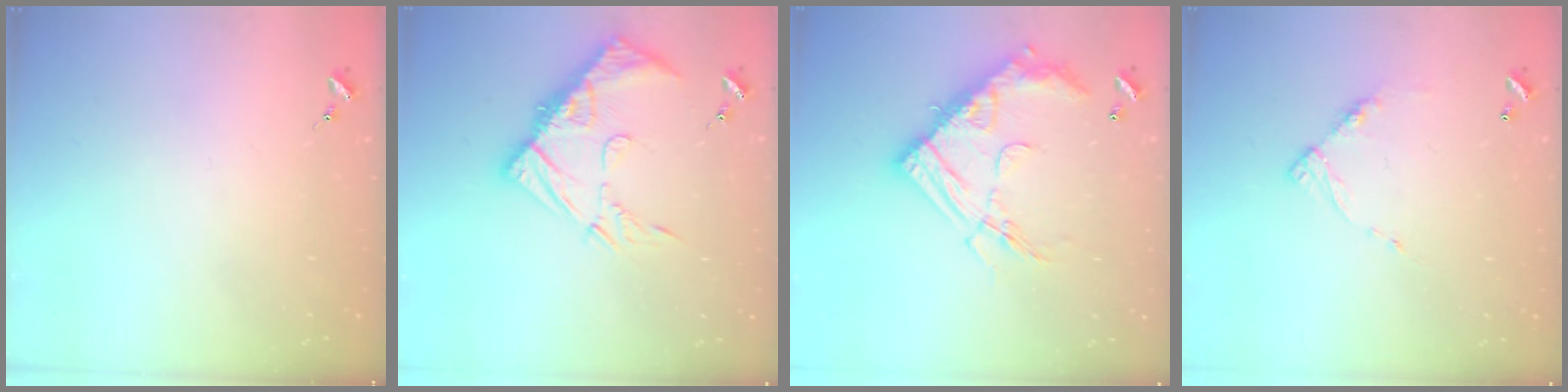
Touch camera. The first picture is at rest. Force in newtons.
{"total": 15.2, "press": 15.2, "slide": 1.5}
{"total": 20.3, "press": 20.2, "slide": 1.9}
{"total": 8.8, "press": 8.8, "slide": 0.5}